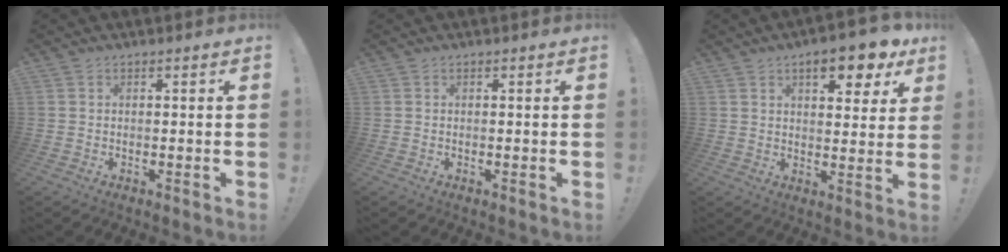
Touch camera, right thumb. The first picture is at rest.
{"total": 0.0}
{"total": 10.9, "force": [6.3, 4.0, 8.0], "torque": [-0.092, -0.035, 0.100]}